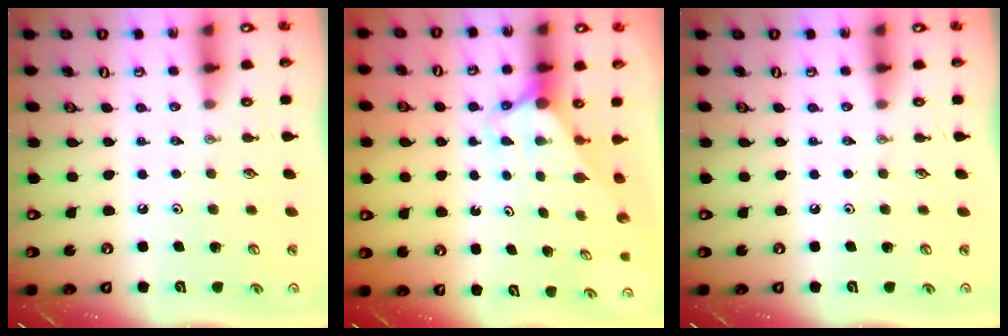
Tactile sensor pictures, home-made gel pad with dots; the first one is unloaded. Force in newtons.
{"total": 2.9, "press": 2.9, "slide": 0.0}
{"total": 0.0}